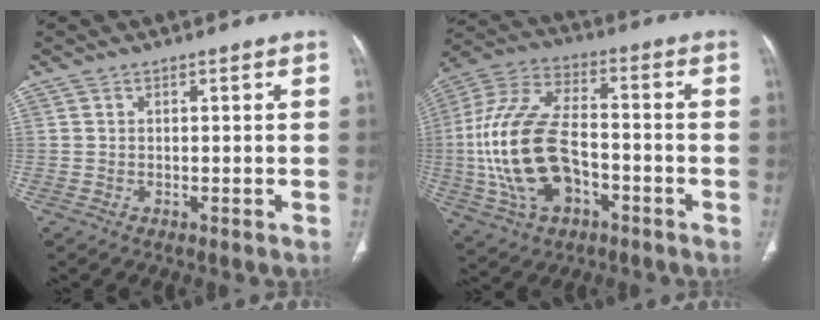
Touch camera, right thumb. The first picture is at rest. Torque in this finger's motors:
{"motor_torque": [2.83, 2.18, 2.53, -0.24, 0.86]}